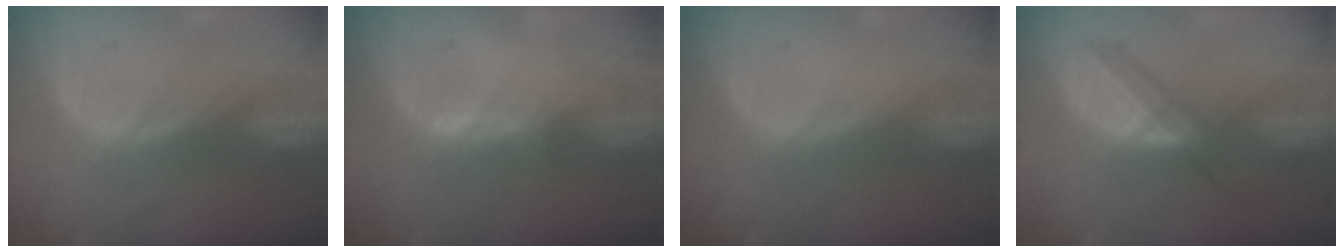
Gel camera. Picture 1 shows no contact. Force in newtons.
{"total": 1.6, "press": 1.5, "slide": 0.6}
{"total": 0.0}
{"total": 5.8, "press": 5.5, "slide": 1.9}